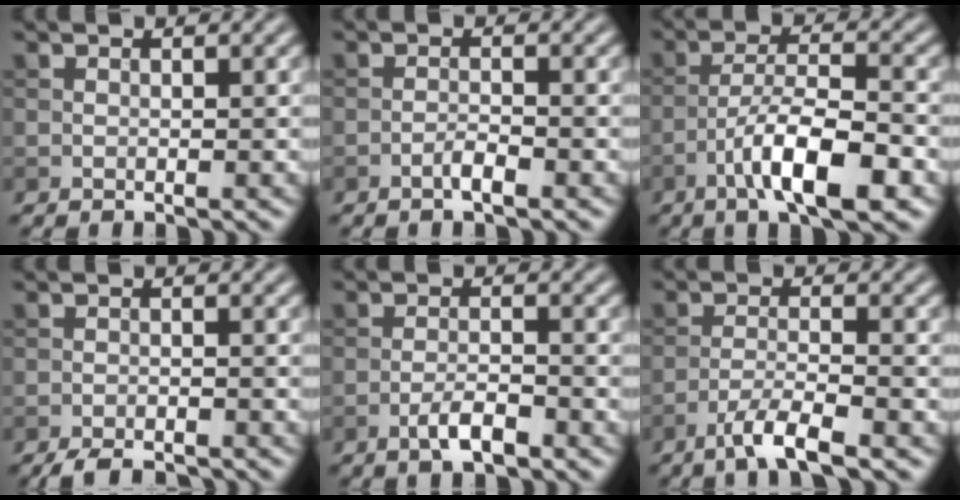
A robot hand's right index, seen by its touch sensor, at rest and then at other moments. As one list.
[{"total": 1.4, "force": [-0.9, 0.2, 1.0], "torque": [-0.019, 0.004, -0.019]}, {"total": 7.6, "force": [-3.9, 2.0, 6.3], "torque": [-0.106, 0.010, -0.069]}, {"total": 3.3, "force": [-2.9, 0.6, 1.4], "torque": [-0.022, -0.006, -0.051]}, {"total": 2.6, "force": [-1.6, 0.6, 2.0], "torque": [-0.037, 0.003, -0.033]}, {"total": 3.9, "force": [-2.7, 0.5, 2.9], "torque": [-0.054, 0.003, -0.060]}]